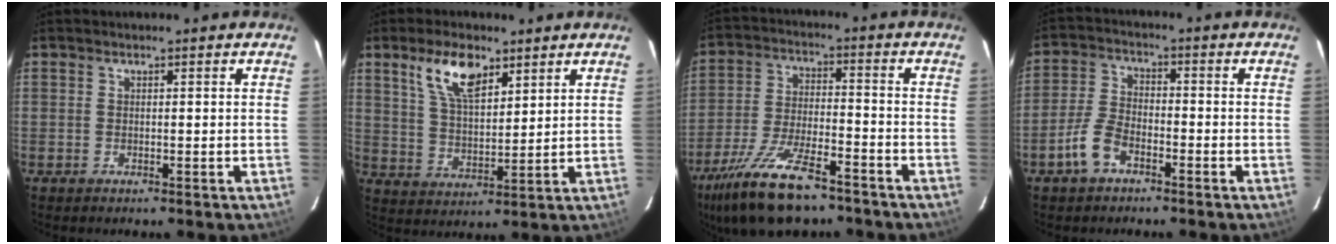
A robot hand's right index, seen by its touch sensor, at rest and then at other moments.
{"total": 9.7, "force": [5.8, 4.3, 6.6], "torque": [-0.121, 0.011, 0.114]}
{"total": 17.5, "force": [-12.9, 5.7, 10.4], "torque": [-0.220, -0.031, -0.225]}
{"total": 6.5, "force": [-3.9, 3.2, 4.1], "torque": [-0.093, 0.010, -0.076]}